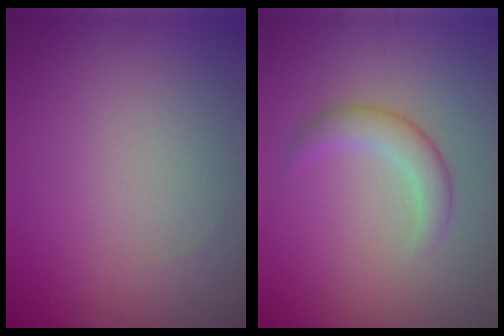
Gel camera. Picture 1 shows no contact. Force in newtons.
{"total": 2.5, "press": 2.5, "slide": 0.1}